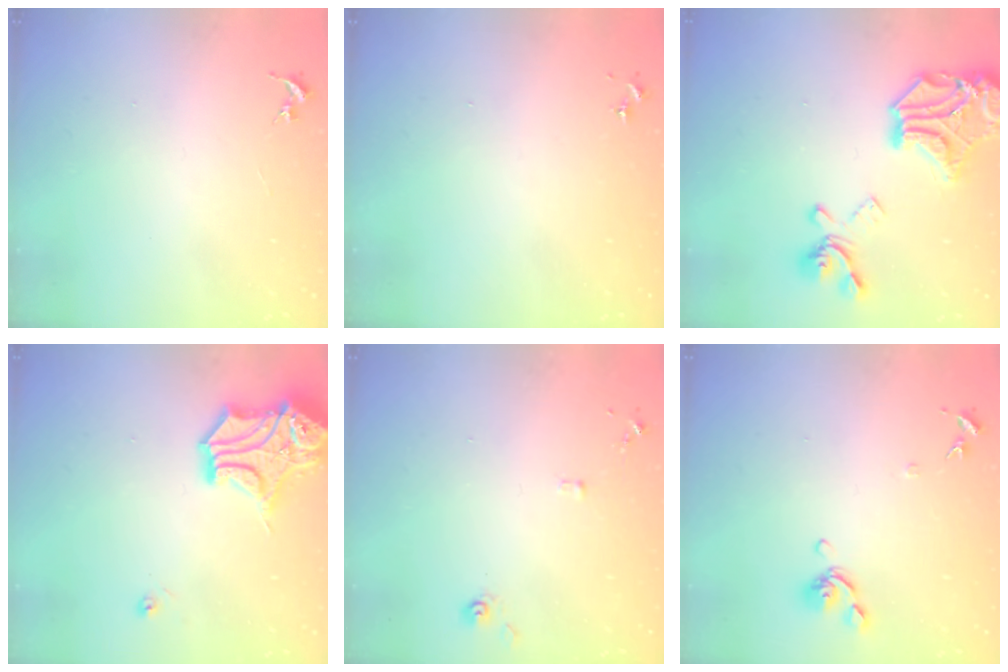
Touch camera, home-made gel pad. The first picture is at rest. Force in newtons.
{"total": 0.0}
{"total": 23.2, "press": 23.0, "slide": 2.9}
{"total": 16.0, "press": 15.9, "slide": 2.2}
{"total": 4.8, "press": 4.8, "slide": 0.3}
{"total": 8.0, "press": 7.9, "slide": 1.4}